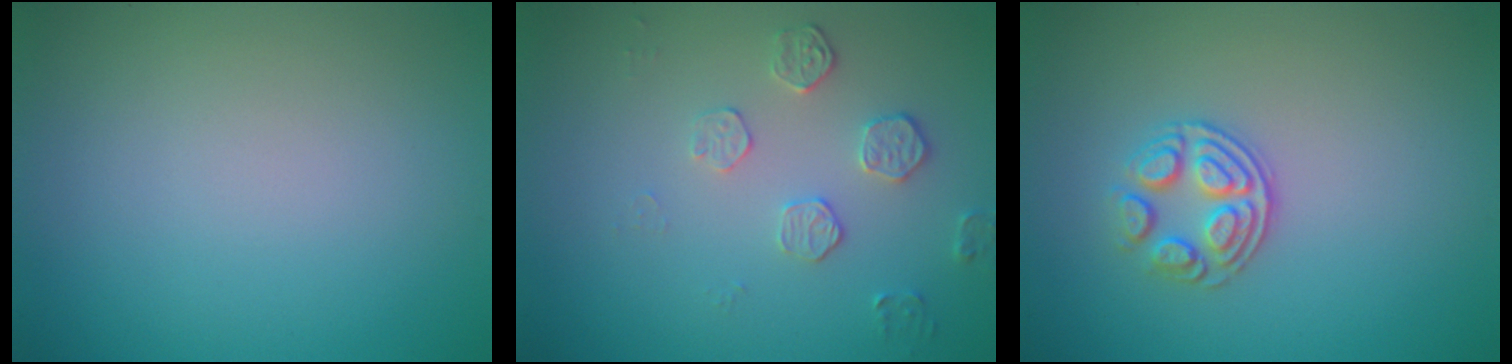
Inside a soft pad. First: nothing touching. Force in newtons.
{"total": 1.9, "press": 1.3, "slide": 1.3}
{"total": 2.9, "press": 2.5, "slide": 1.4}